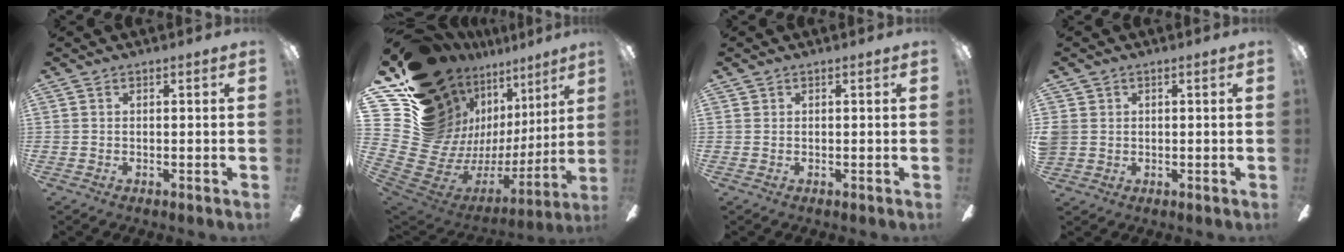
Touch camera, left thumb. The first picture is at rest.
{"total": 23.0, "force": [12.6, 15.9, 10.9], "torque": [-0.198, -0.135, 0.295]}
{"total": 0.0}
{"total": 2.8, "force": [0.6, 2.7, 0.6], "torque": [-0.015, 0.005, 0.013]}